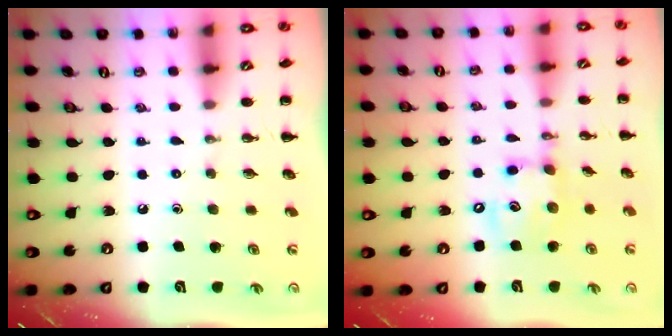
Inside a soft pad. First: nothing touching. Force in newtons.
{"total": 12.4, "press": 12.2, "slide": 2.1}